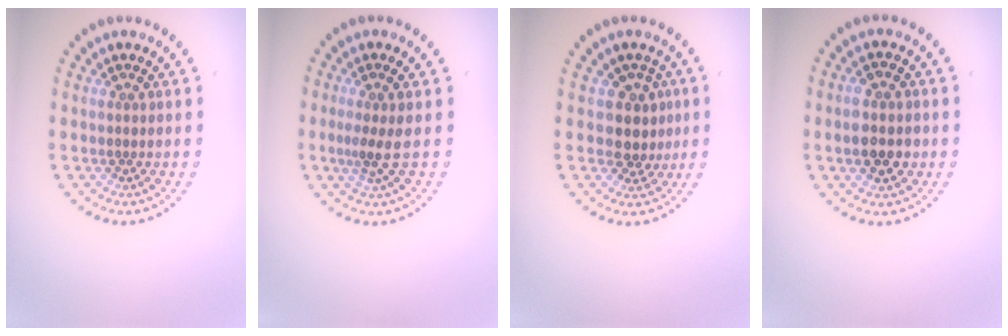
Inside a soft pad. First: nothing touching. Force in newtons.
{"total": 2.2, "press": 1.5, "slide": 1.6}
{"total": 2.9, "press": 2.3, "slide": 1.6}
{"total": 3.8, "press": 3.7, "slide": 0.3}